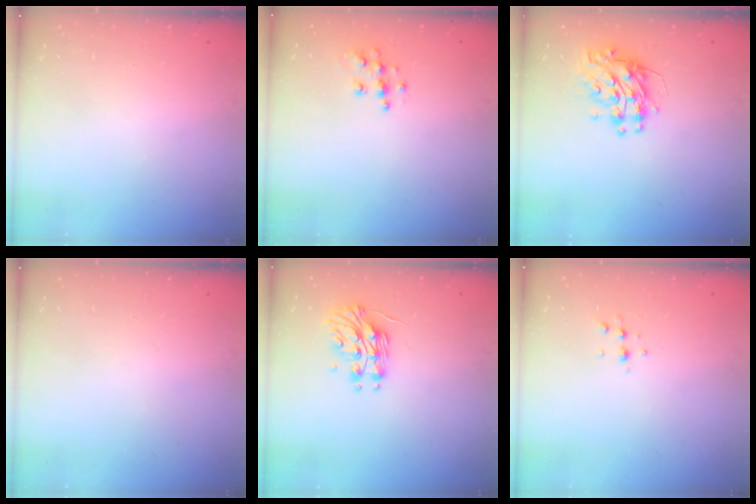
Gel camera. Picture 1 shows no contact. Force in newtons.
{"total": 7.4, "press": 7.4, "slide": 0.2}
{"total": 9.8, "press": 9.8, "slide": 1.1}
{"total": 0.0}
{"total": 11.0, "press": 11.0, "slide": 0.9}
{"total": 3.9, "press": 3.8, "slide": 1.2}